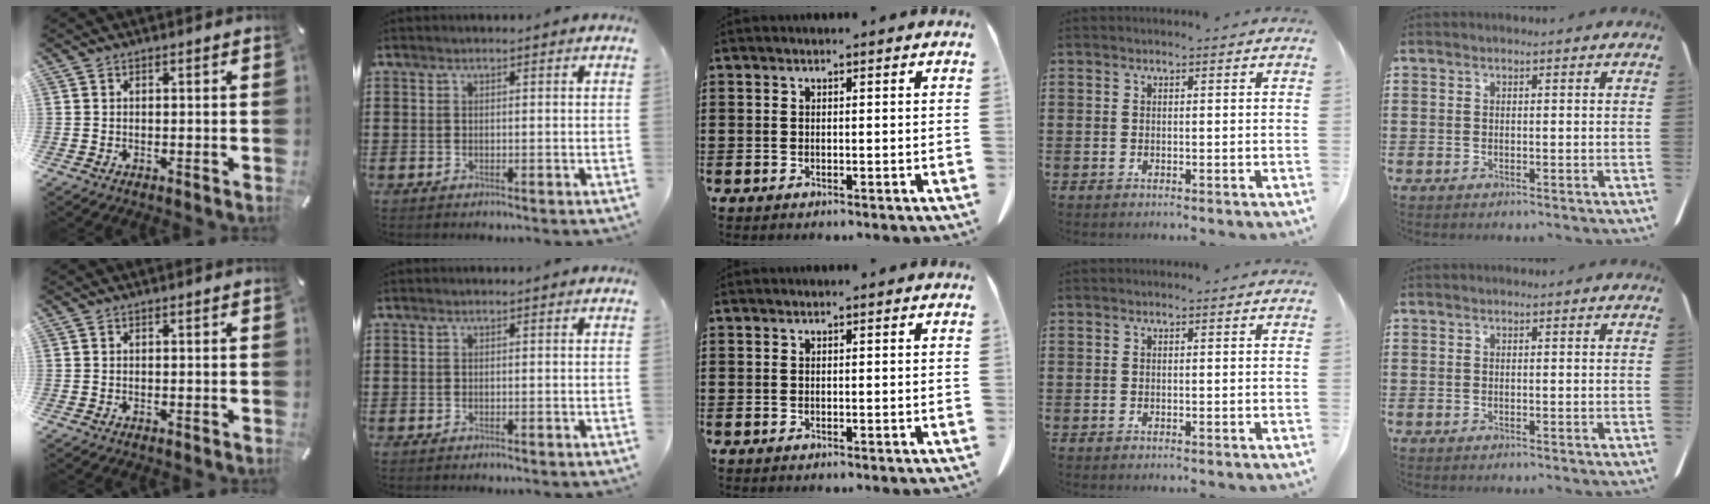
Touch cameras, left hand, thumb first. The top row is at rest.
{}